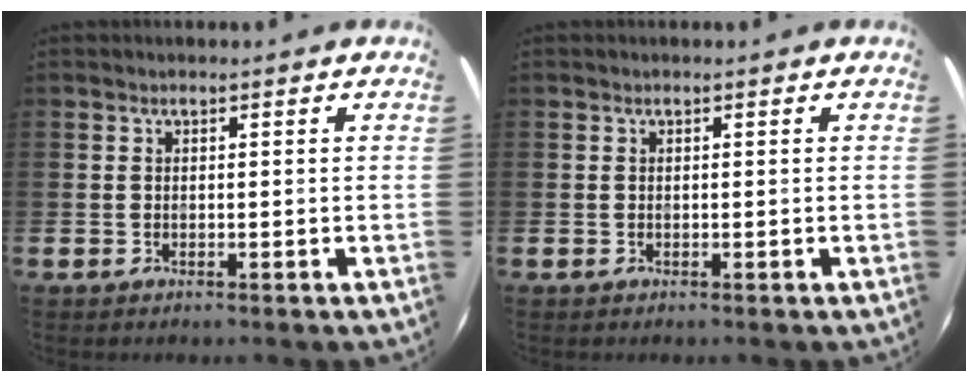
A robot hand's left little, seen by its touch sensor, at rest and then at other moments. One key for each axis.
{"total": 0.0}